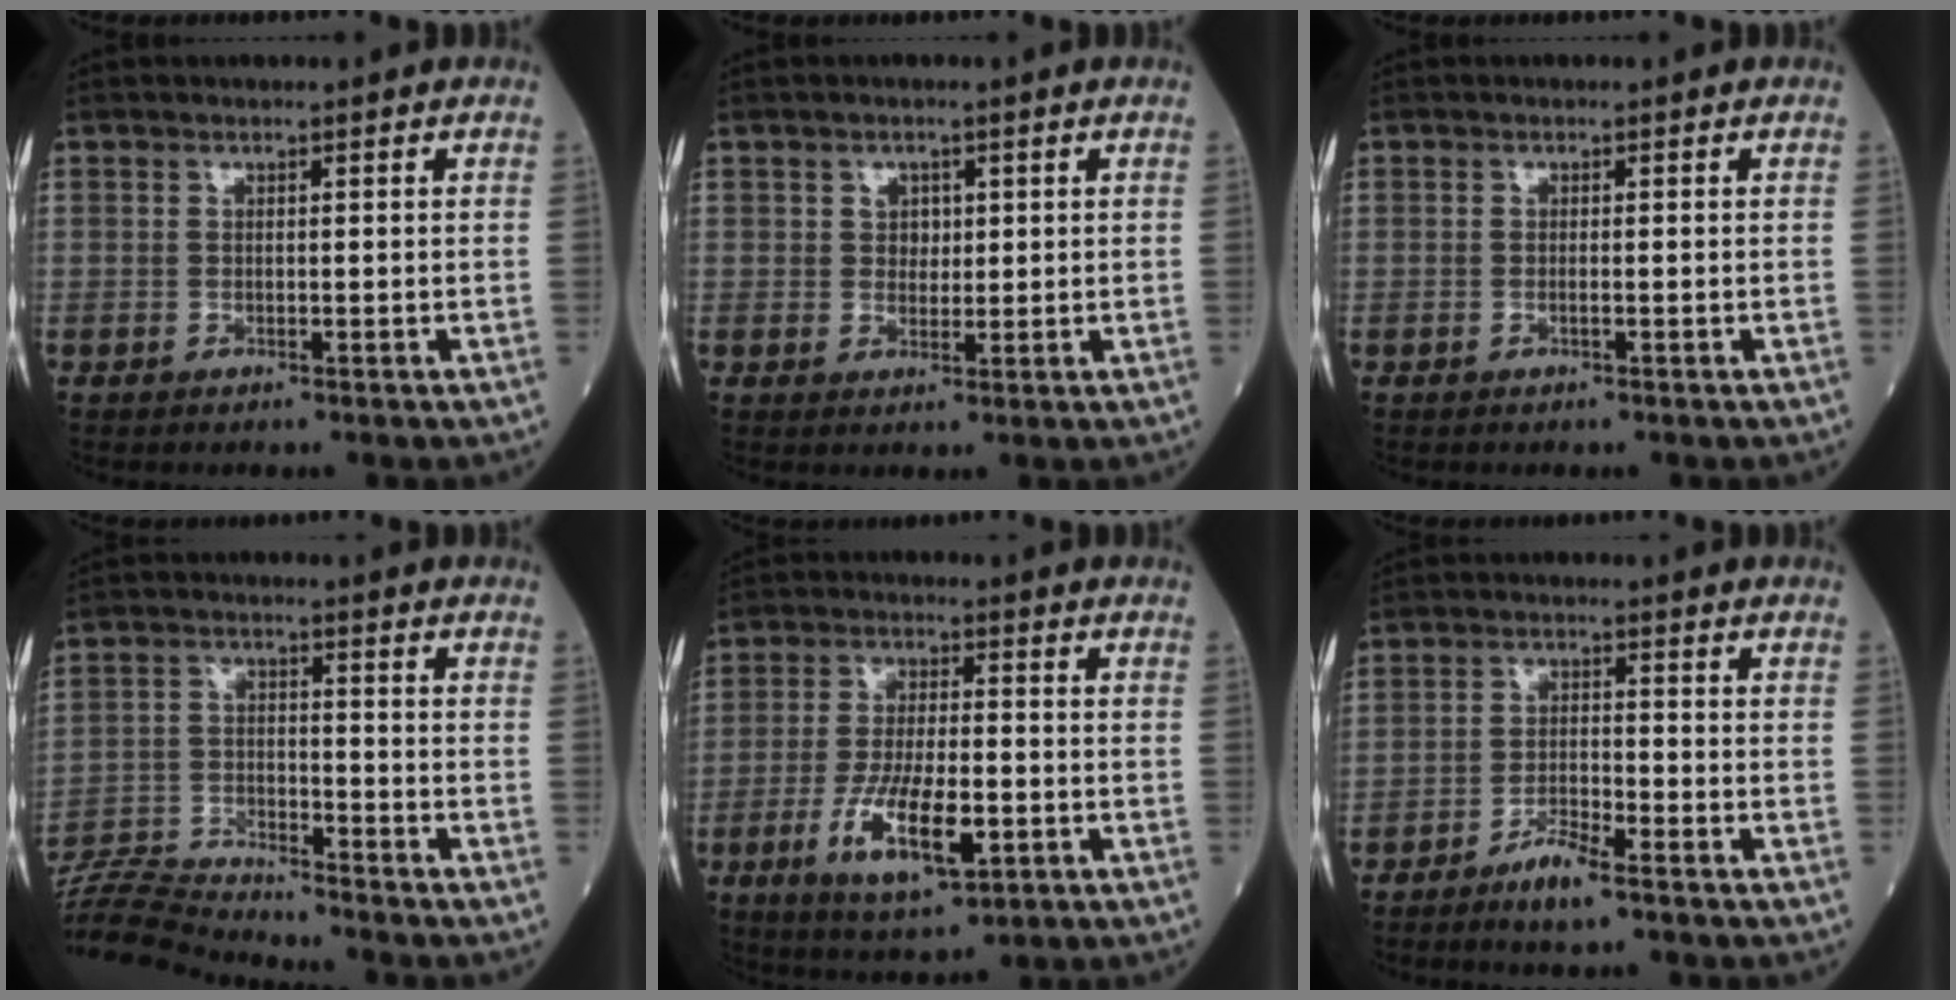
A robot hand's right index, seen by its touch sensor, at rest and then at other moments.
{"total": 2.2, "force": [0.7, 1.7, 1.3], "torque": [-0.015, 0.000, 0.011]}
{"total": 0.6, "force": [-0.2, -0.1, 0.5], "torque": [-0.013, -0.001, -0.004]}
{"total": 10.3, "force": [-10.2, -0.8, 0.9], "torque": [-0.018, -0.001, -0.191]}
{"total": 11.2, "force": [-3.9, 3.0, 10.0], "torque": [-0.197, -0.014, -0.065]}
{"total": 3.1, "force": [-2.3, 0.5, 2.0], "torque": [-0.037, 0.000, -0.042]}